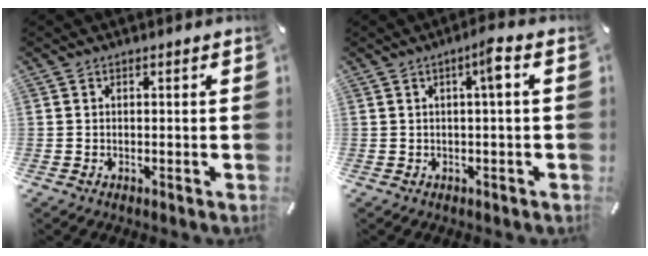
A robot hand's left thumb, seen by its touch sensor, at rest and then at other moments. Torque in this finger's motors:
{"motor_torque": [0.58, 1.01, 0.42, -0.41, 0.17]}